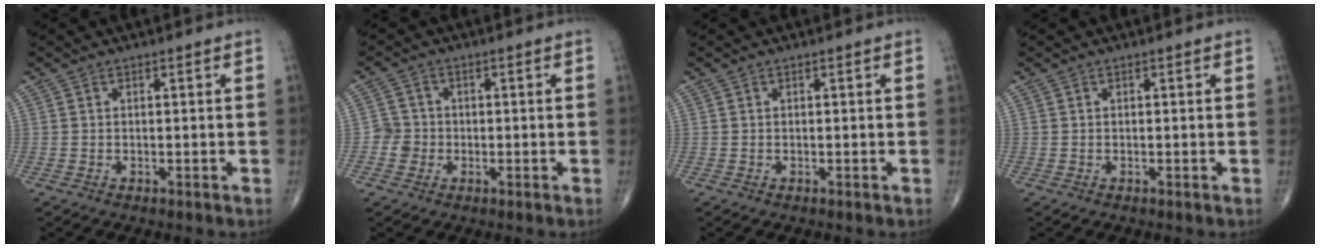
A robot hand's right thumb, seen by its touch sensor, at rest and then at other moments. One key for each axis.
{"total": 3.2, "fx": -0.8, "fy": 3.1, "fz": 0.3, "tx": 0.018, "ty": 0.010, "tz": -0.020}
{"total": 0.0}
{"total": 0.0}